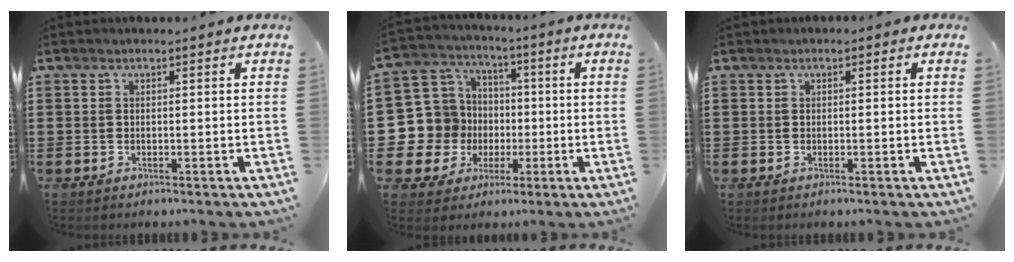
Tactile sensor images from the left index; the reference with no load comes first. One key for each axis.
{"total": 11.5, "fx": -1.5, "fy": 11.1, "fz": 2.3, "tx": -0.115, "ty": 0.004, "tz": -0.018}
{"total": 0.0}